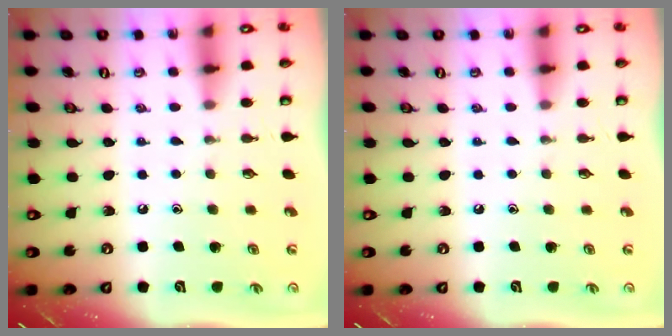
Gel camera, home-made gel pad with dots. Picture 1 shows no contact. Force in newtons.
{"total": 0.0}